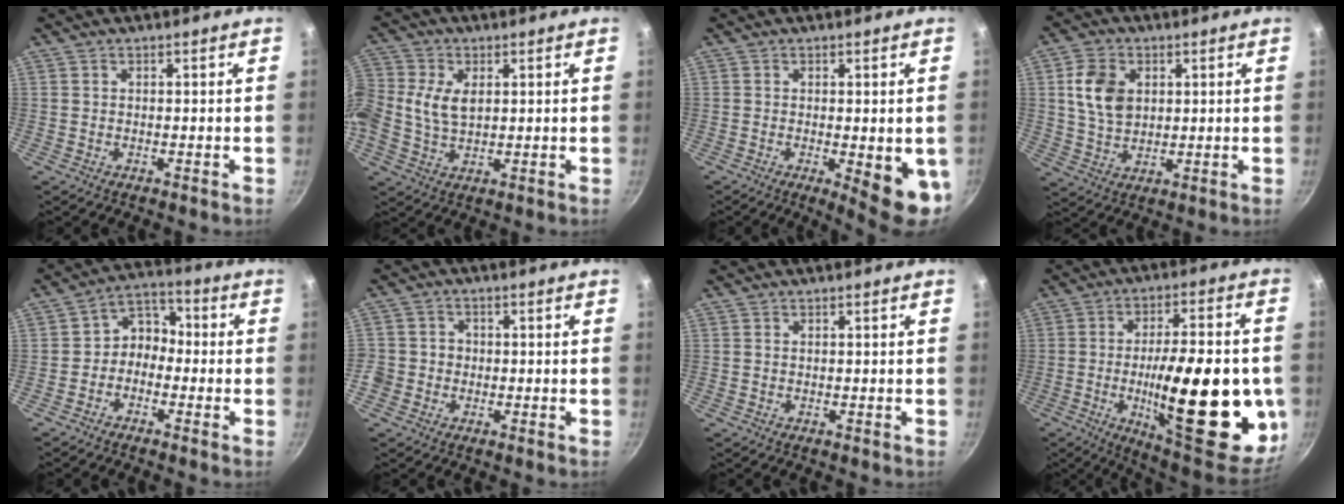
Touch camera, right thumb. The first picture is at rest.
{"total": 9.8, "force": [1.3, 6.8, 6.9], "torque": [-0.152, 0.016, 0.016]}
{"total": 9.7, "force": [-1.8, 2.6, 9.2], "torque": [-0.099, -0.011, -0.014]}
{"total": 8.8, "force": [2.0, 6.4, 5.8], "torque": [-0.091, -0.004, 0.040]}
{"total": 6.2, "force": [-1.8, 4.9, 3.2], "torque": [-0.023, 0.038, -0.049]}
{"total": 4.3, "force": [-1.3, 3.9, 1.1], "torque": [-0.003, 0.016, -0.029]}
{"total": 0.0}
{"total": 30.6, "force": [-5.0, 10.6, 28.2], "torque": [-0.379, -0.001, -0.066]}